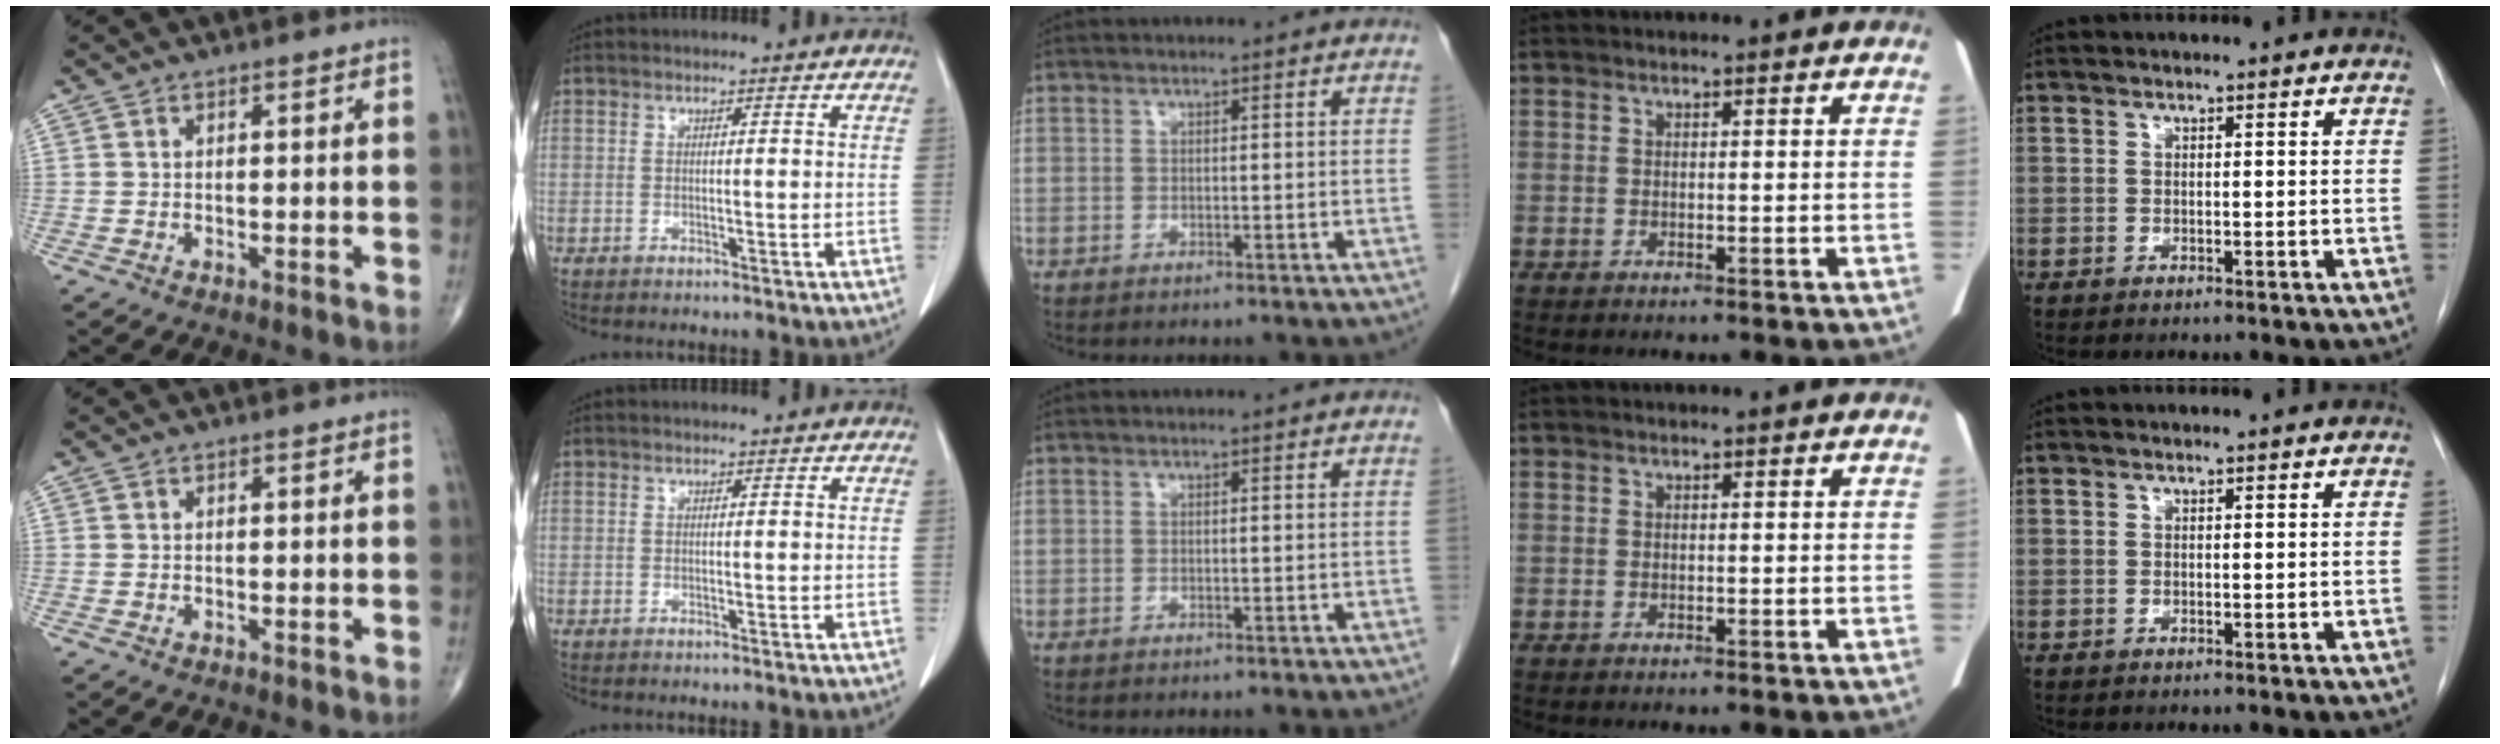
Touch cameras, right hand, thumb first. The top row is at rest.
{}